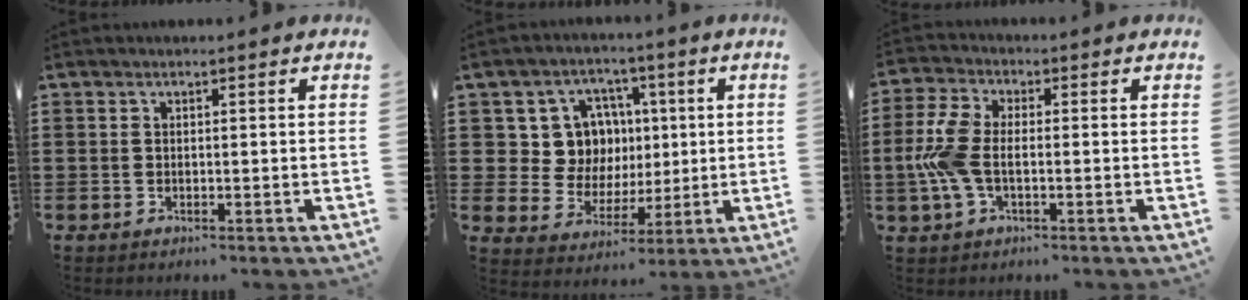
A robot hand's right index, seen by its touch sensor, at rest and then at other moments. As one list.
[{"total": 9.6, "force": [2.2, 8.8, 3.3], "torque": [-0.084, 0.005, 0.047]}, {"total": 7.3, "force": [-0.9, 3.7, 6.2], "torque": [-0.158, -0.006, -0.025]}]